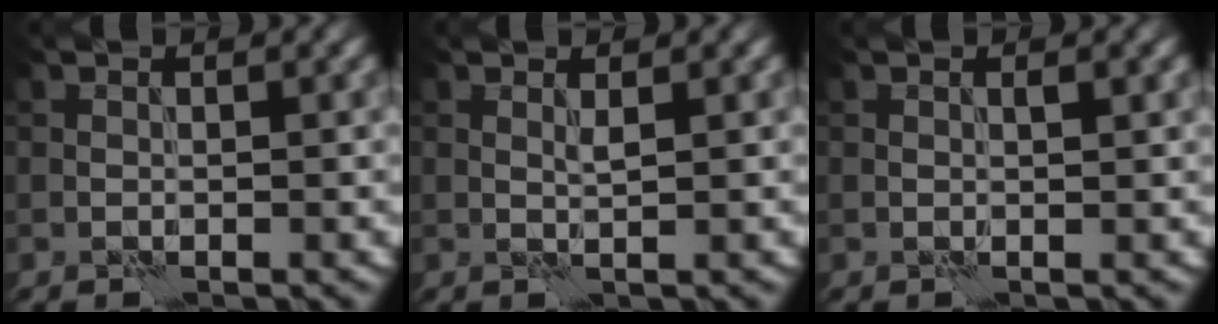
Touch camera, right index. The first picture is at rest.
{"total": 0.7, "force": [0.4, -0.1, 0.5], "torque": [-0.011, -0.001, 0.006]}
{"total": 0.8, "force": [0.3, 0.1, 0.7], "torque": [-0.009, 0.002, 0.004]}